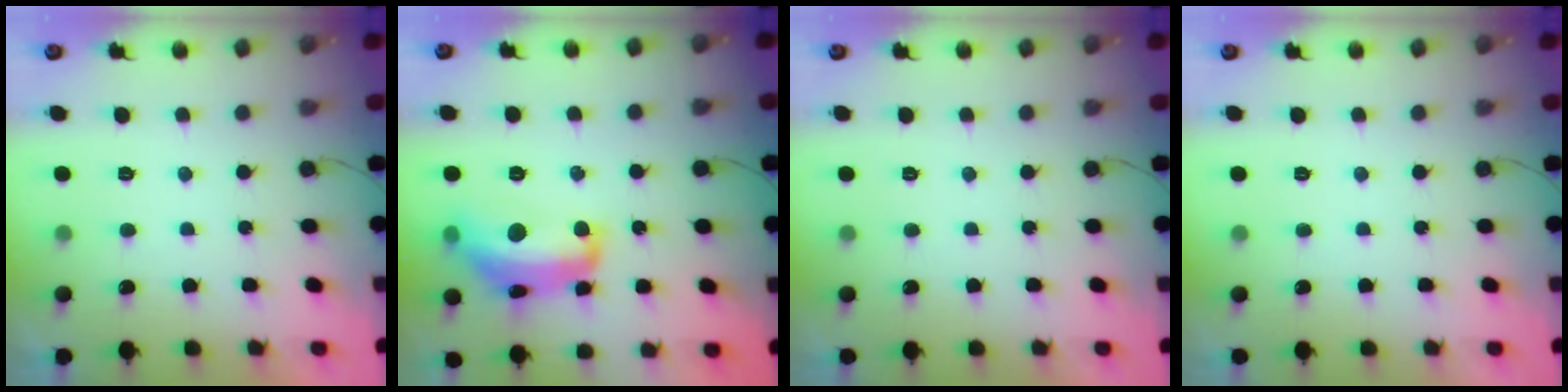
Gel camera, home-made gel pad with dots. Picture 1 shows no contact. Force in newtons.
{"total": 15.6, "press": 15.5, "slide": 1.0}
{"total": 0.0}
{"total": 0.0}